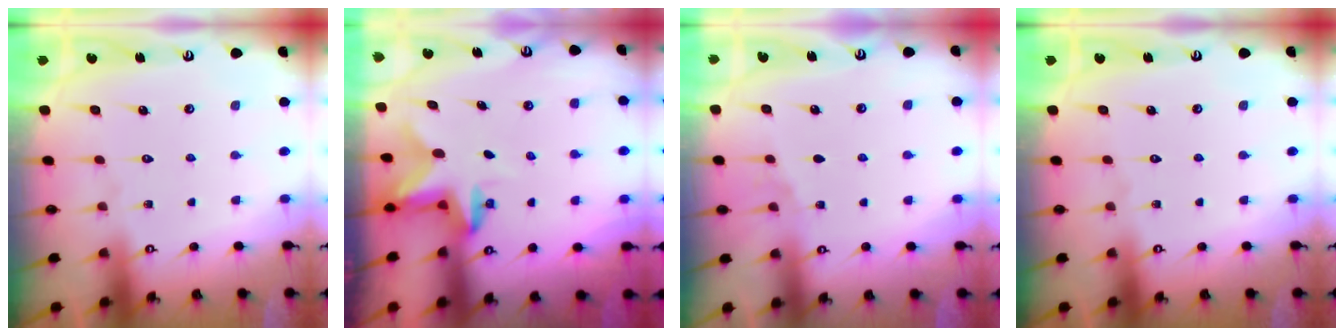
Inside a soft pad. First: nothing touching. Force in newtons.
{"total": 2.7, "press": 2.6, "slide": 0.5}
{"total": 2.5, "press": 2.0, "slide": 1.6}
{"total": 0.0}